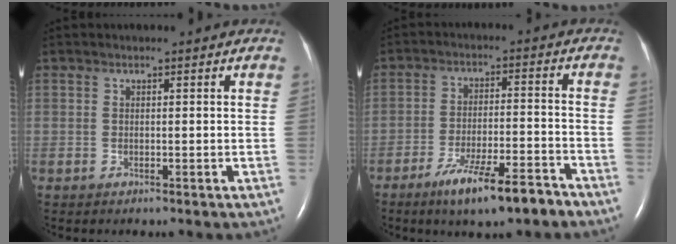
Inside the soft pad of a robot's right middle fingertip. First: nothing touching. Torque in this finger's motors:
{"motor_torque": [1.09, -0.93, 0.30, 0.14]}